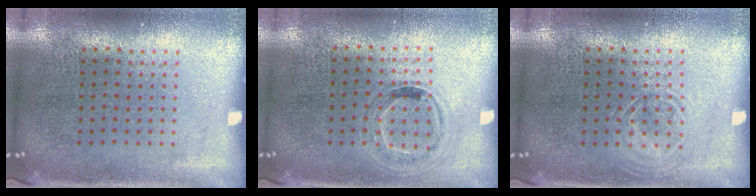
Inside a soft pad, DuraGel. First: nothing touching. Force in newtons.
{"total": 0.9, "press": 0.8, "slide": 0.4}
{"total": 1.7, "press": 1.7, "slide": 0.3}